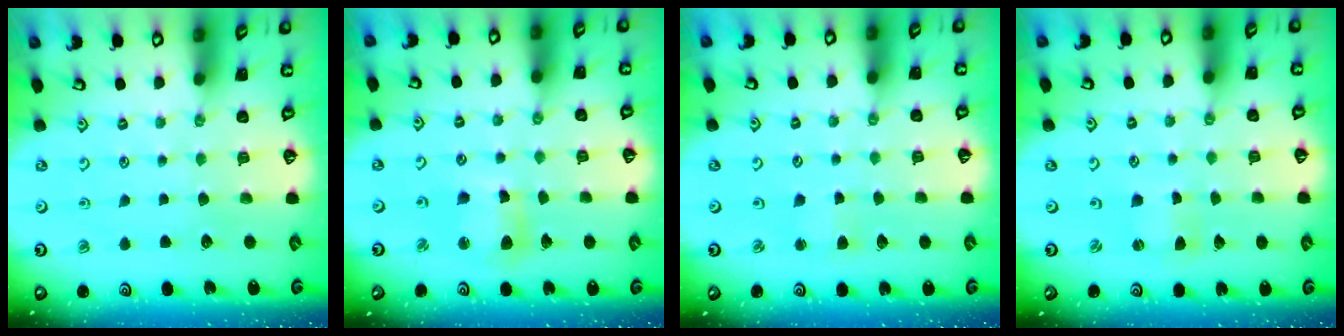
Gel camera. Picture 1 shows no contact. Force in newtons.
{"total": 8.6, "press": 8.5, "slide": 1.2}
{"total": 2.9, "press": 2.9, "slide": 0.3}
{"total": 0.6, "press": 0.6, "slide": 0.1}